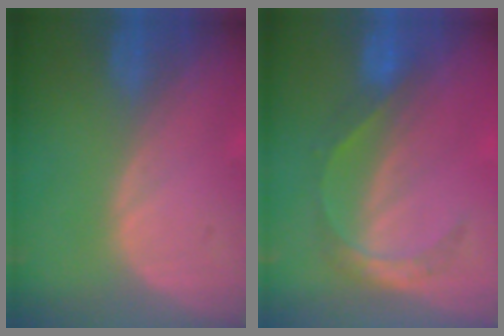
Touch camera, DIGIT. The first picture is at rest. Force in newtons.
{"total": 5.6, "press": 4.8, "slide": 2.9}